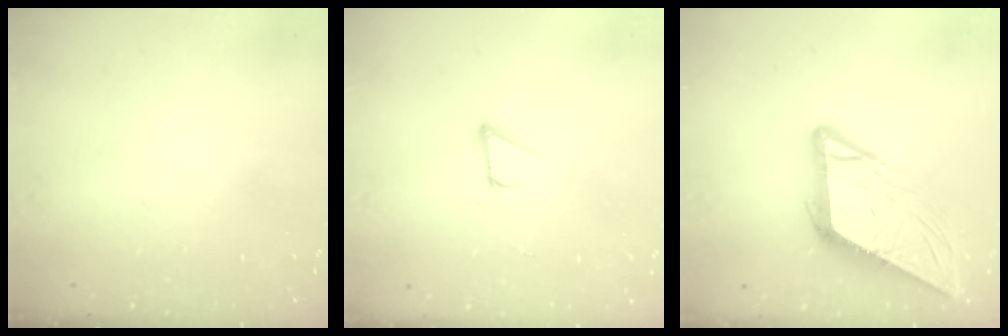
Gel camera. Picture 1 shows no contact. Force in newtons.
{"total": 2.1, "press": 2.1, "slide": 0.1}
{"total": 10.6, "press": 10.5, "slide": 1.1}